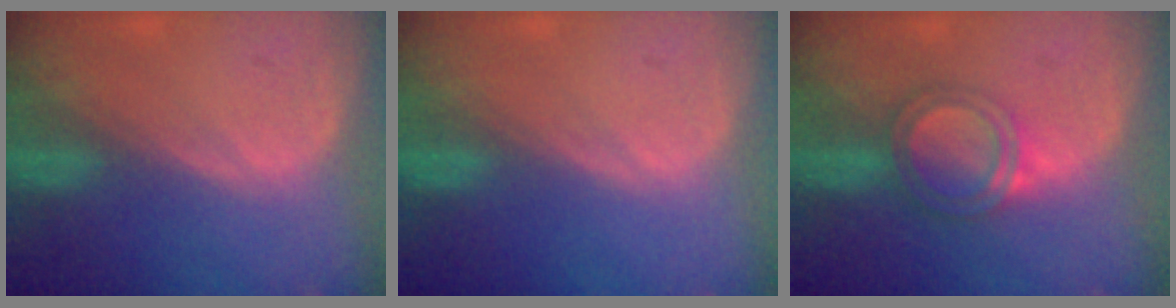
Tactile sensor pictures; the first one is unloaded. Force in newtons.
{"total": 0.0}
{"total": 5.1, "press": 4.7, "slide": 2.1}